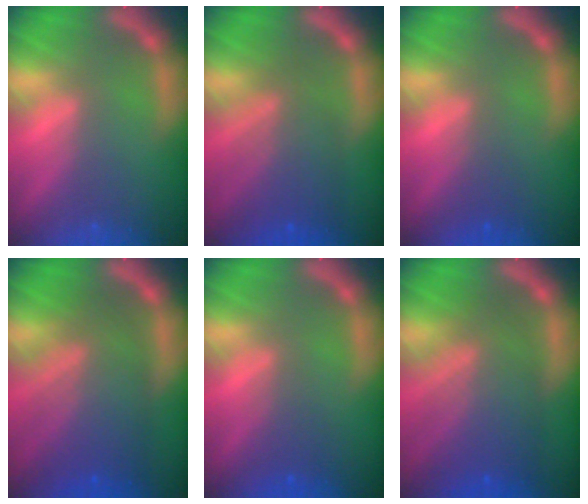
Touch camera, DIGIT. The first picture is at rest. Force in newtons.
{"total": 6.5}
{"total": 1.5}
{"total": 9.0}
{"total": 1.9}
{"total": 8.5}